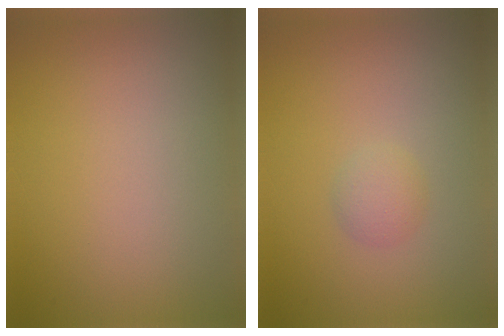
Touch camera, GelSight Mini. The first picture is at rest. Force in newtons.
{"total": 1.5, "press": 1.5, "slide": 0.0}